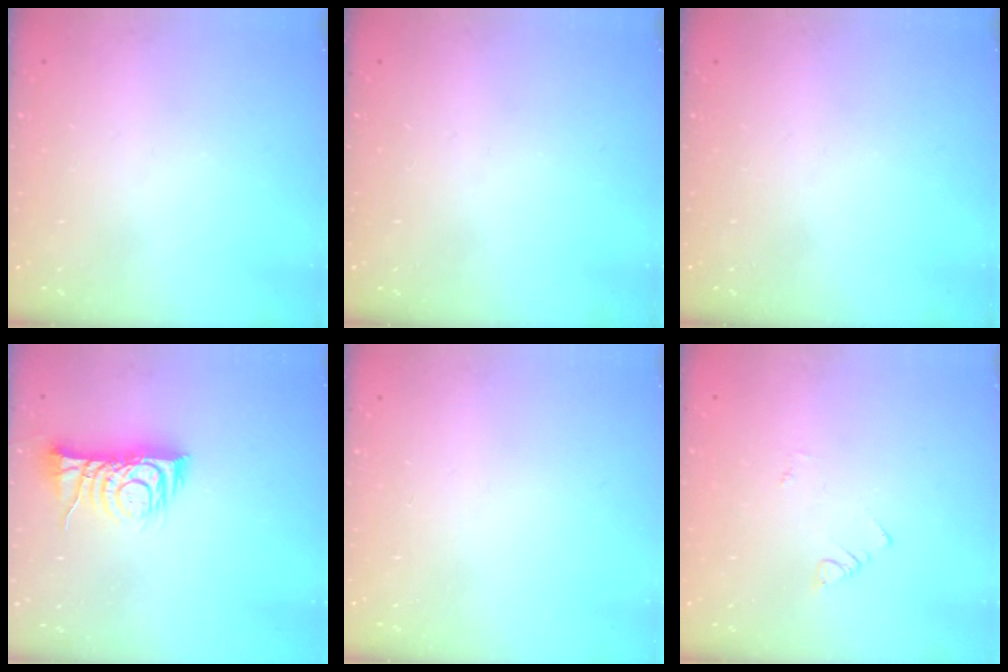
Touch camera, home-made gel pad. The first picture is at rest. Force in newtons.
{"total": 0.0}
{"total": 0.0}
{"total": 10.0, "press": 10.0, "slide": 0.3}
{"total": 0.0}
{"total": 1.1, "press": 1.1, "slide": 0.3}